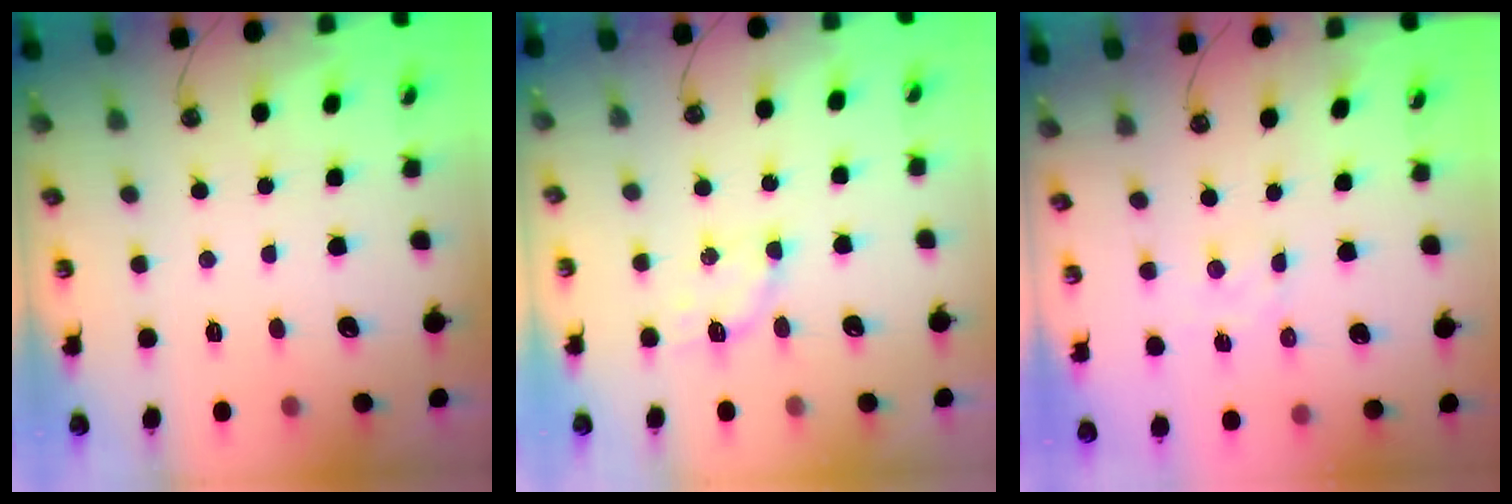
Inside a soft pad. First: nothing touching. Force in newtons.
{"total": 3.8, "press": 3.8, "slide": 0.5}
{"total": 1.5, "press": 1.5, "slide": 0.2}